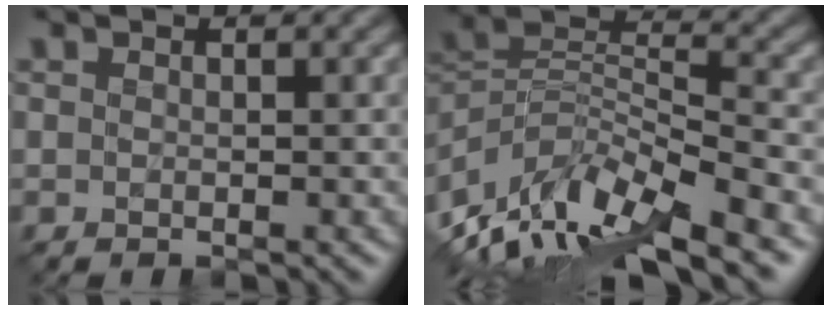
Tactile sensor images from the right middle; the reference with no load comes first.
{"total": 11.2, "force": [-7.8, 3.8, 7.0], "torque": [-0.139, 0.009, -0.147]}